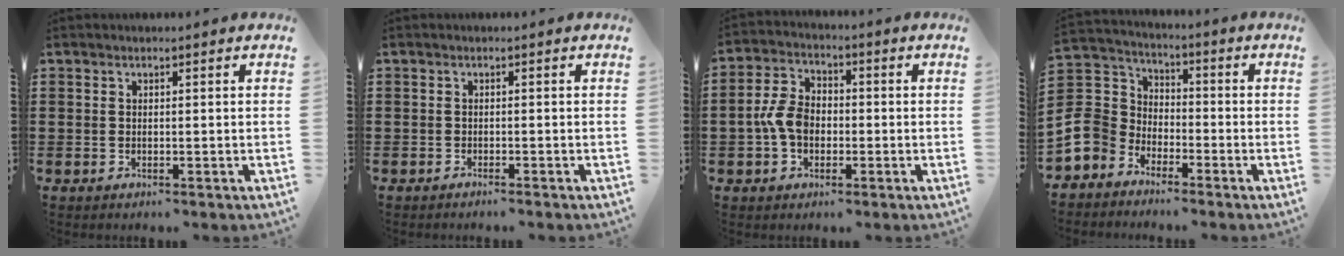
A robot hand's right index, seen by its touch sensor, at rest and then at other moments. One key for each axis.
{"total": 0.7, "fx": -0.6, "fy": -0.3, "fz": 0.2, "tx": -0.005, "ty": -0.003, "tz": -0.010}
{"total": 6.5, "fx": -1.3, "fy": 4.4, "fz": 4.7, "tx": -0.113, "ty": 0.004, "tz": -0.029}
{"total": 6.9, "fx": -3.6, "fy": 5.8, "fz": 1.2, "tx": -0.085, "ty": 0.004, "tz": -0.083}